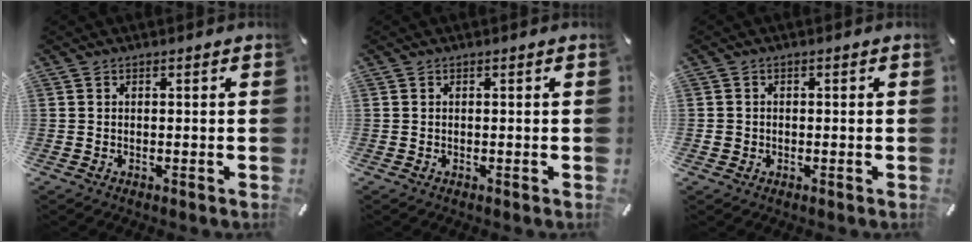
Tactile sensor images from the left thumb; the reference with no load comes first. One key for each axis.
{"total": 0.0}
{"total": 1.8, "fx": -0.3, "fy": 1.7, "fz": 0.4, "tx": -0.007, "ty": 0.006, "tz": -0.008}